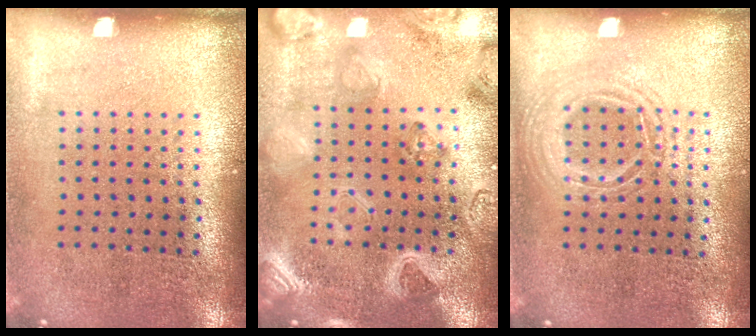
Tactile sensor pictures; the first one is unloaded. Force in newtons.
{"total": 3.2, "press": 3.1, "slide": 0.9}
{"total": 1.3, "press": 1.3, "slide": 0.4}